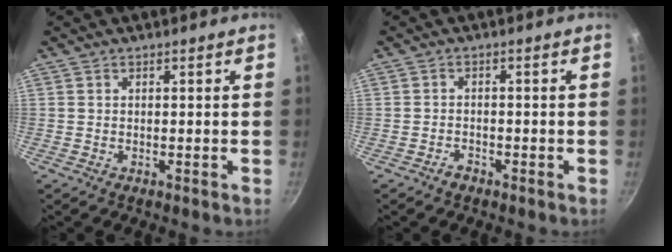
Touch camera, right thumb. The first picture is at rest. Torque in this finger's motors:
{"motor_torque": [-0.26, 0.05, -0.36, 0.03, 0.02]}